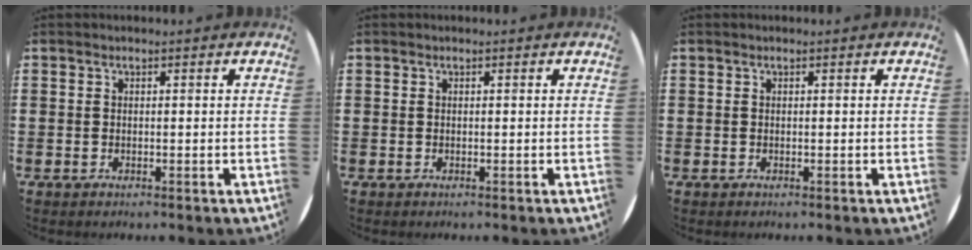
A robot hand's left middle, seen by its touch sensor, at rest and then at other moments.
{"total": 0.0}
{"total": 0.0}